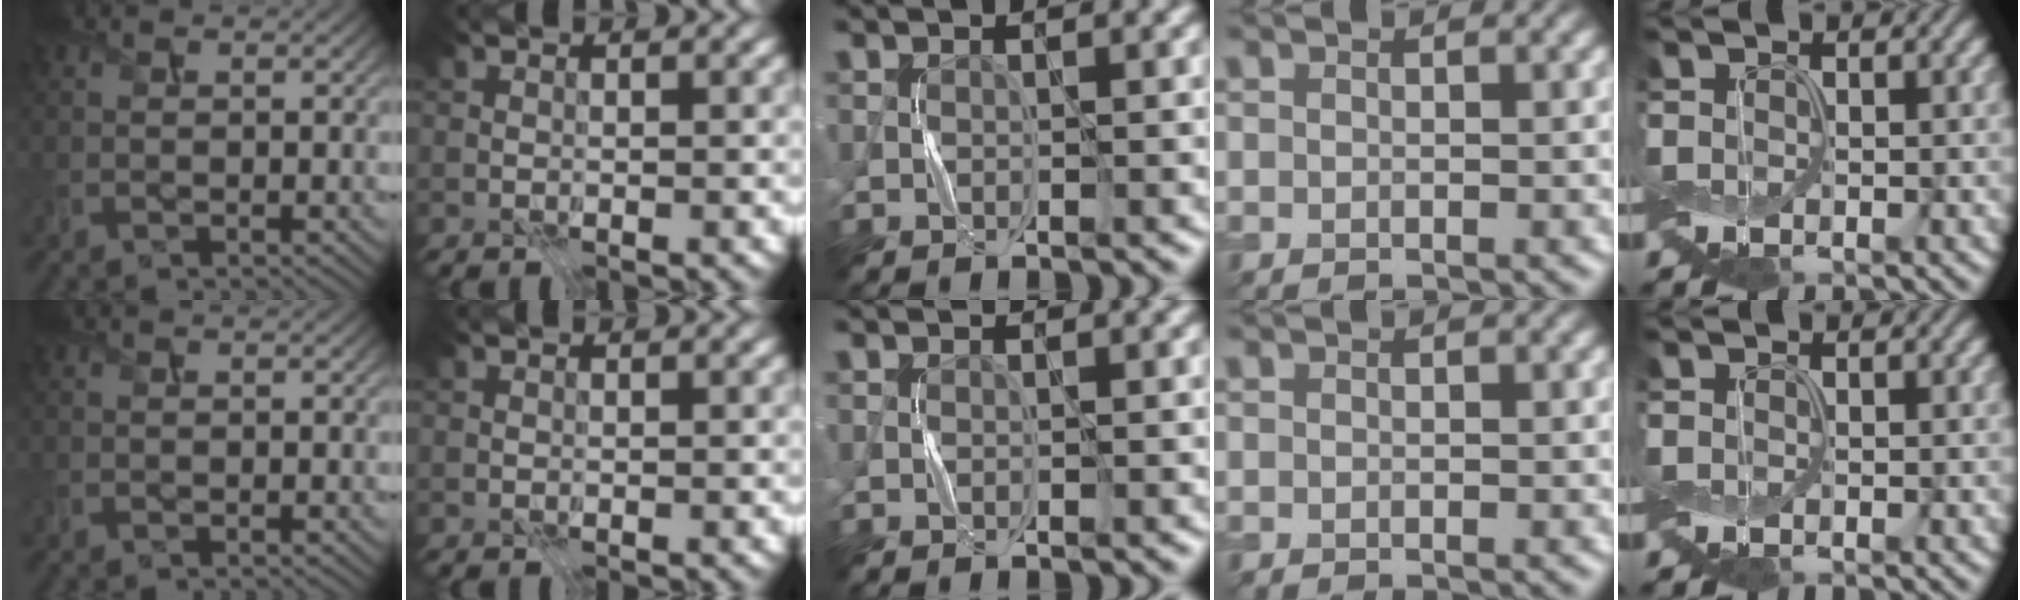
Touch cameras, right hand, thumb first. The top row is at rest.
{}